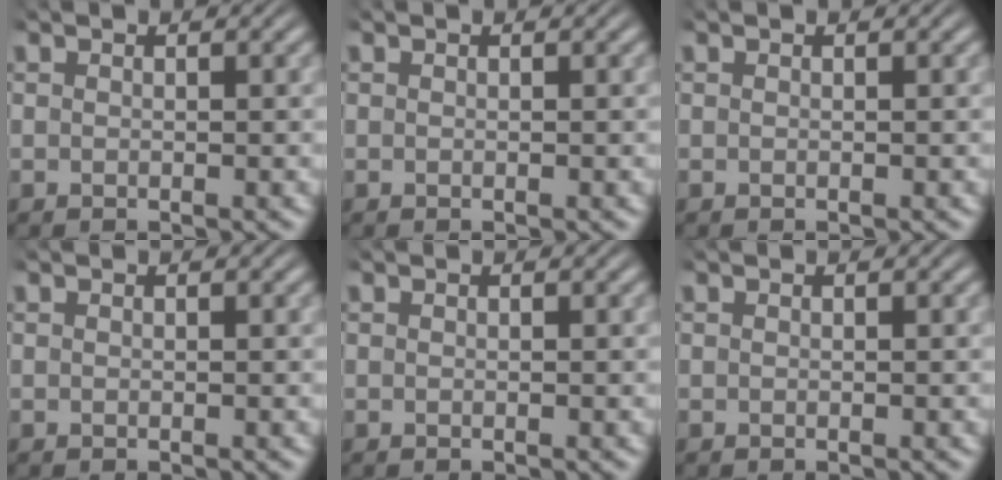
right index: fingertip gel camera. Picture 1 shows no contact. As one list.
[{"total": 0.0}, {"total": 0.0}, {"total": 0.0}, {"total": 0.0}, {"total": 0.0}]